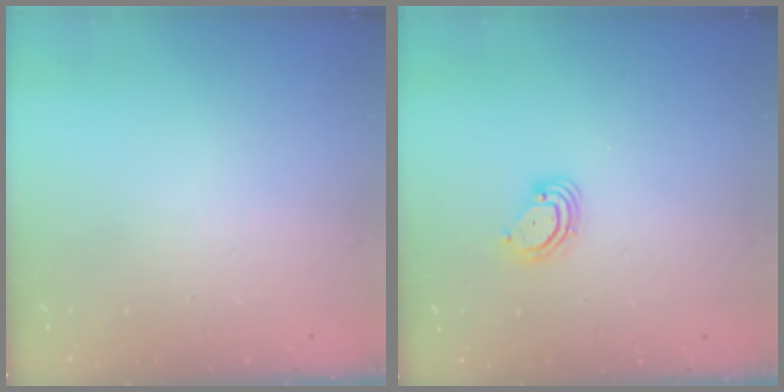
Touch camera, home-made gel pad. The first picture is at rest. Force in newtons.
{"total": 4.4, "press": 4.4, "slide": 0.4}